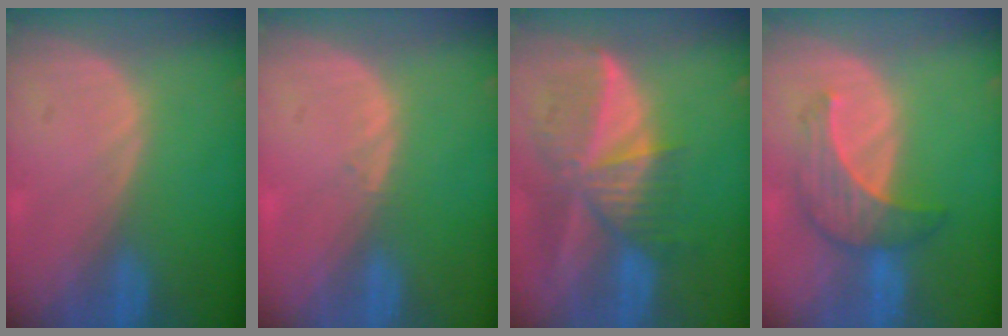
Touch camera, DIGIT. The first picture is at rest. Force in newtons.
{"total": 0.6, "press": 0.5, "slide": 0.4}
{"total": 9.5, "press": 8.3, "slide": 4.6}
{"total": 5.8, "press": 5.8, "slide": 0.6}